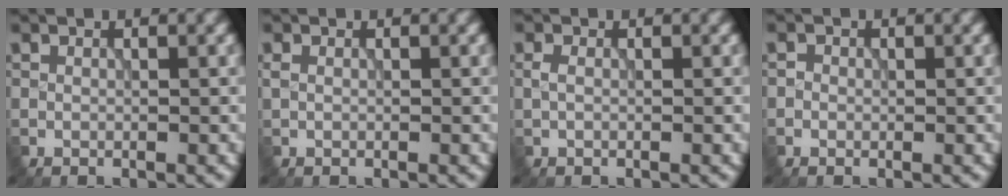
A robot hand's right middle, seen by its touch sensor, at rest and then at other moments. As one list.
[{"total": 0.7, "force": [0.1, 0.5, 0.5], "torque": [-0.013, 0.000, 0.004]}, {"total": 1.0, "force": [-0.1, 0.6, 0.8], "torque": [-0.016, 0.002, -0.001]}, {"total": 0.6, "force": [-0.1, 0.6, 0.1], "torque": [0.001, -0.002, -0.002]}]